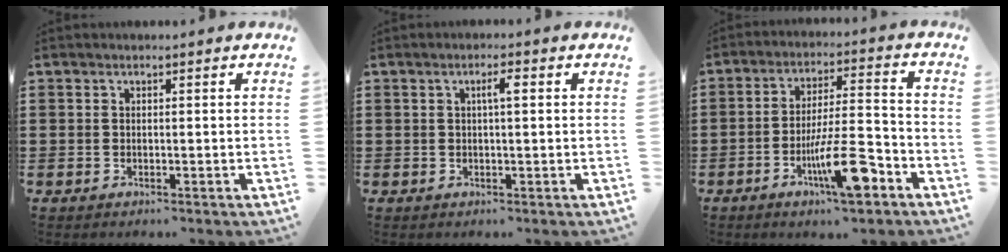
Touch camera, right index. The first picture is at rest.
{"total": 2.1, "force": [0.4, 0.2, 2.1], "torque": [-0.040, 0.004, 0.004]}
{"total": 12.2, "force": [-5.8, 2.8, 10.4], "torque": [-0.178, 0.014, -0.096]}